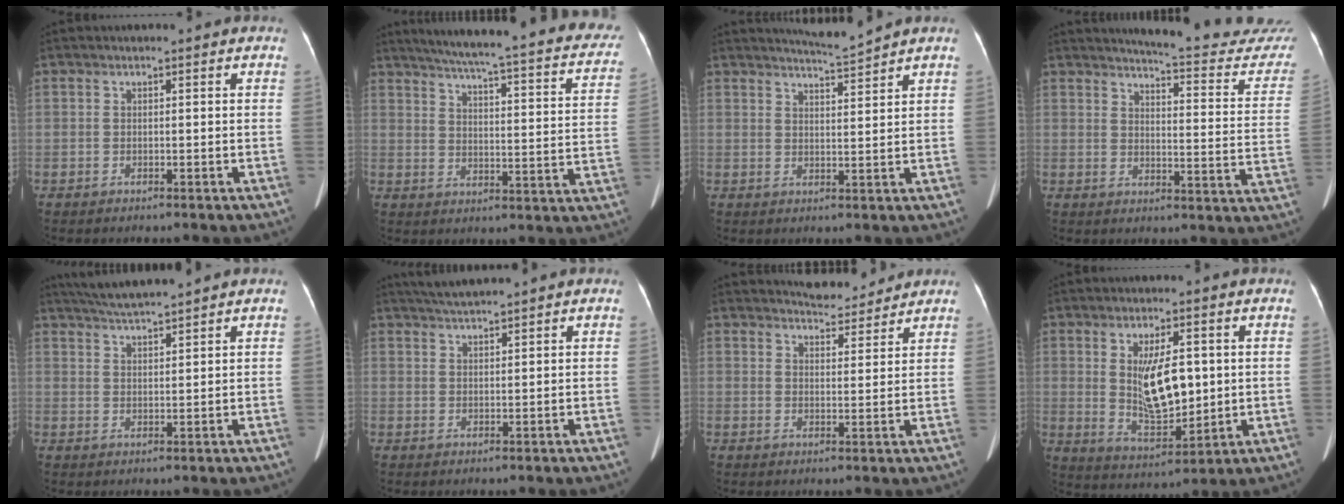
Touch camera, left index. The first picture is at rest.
{"total": 28.3, "force": [23.8, 4.0, 14.8], "torque": [-0.210, -0.037, 0.278]}
{"total": 3.9, "force": [3.6, -1.3, 0.3], "torque": [-0.011, -0.013, 0.063]}
{"total": 20.2, "force": [19.5, 1.1, 5.4], "torque": [-0.061, -0.115, 0.212]}
{"total": 6.3, "force": [5.8, -0.9, 2.4], "torque": [-0.048, 0.018, 0.106]}
{"total": 3.9, "force": [3.6, -0.6, 1.4], "torque": [-0.027, 0.018, 0.069]}
{"total": 5.3, "force": [5.2, 0.9, 0.4], "torque": [-0.011, 0.003, 0.073]}
{"total": 10.1, "force": [1.2, 3.6, 9.4], "torque": [-0.175, -0.006, 0.032]}